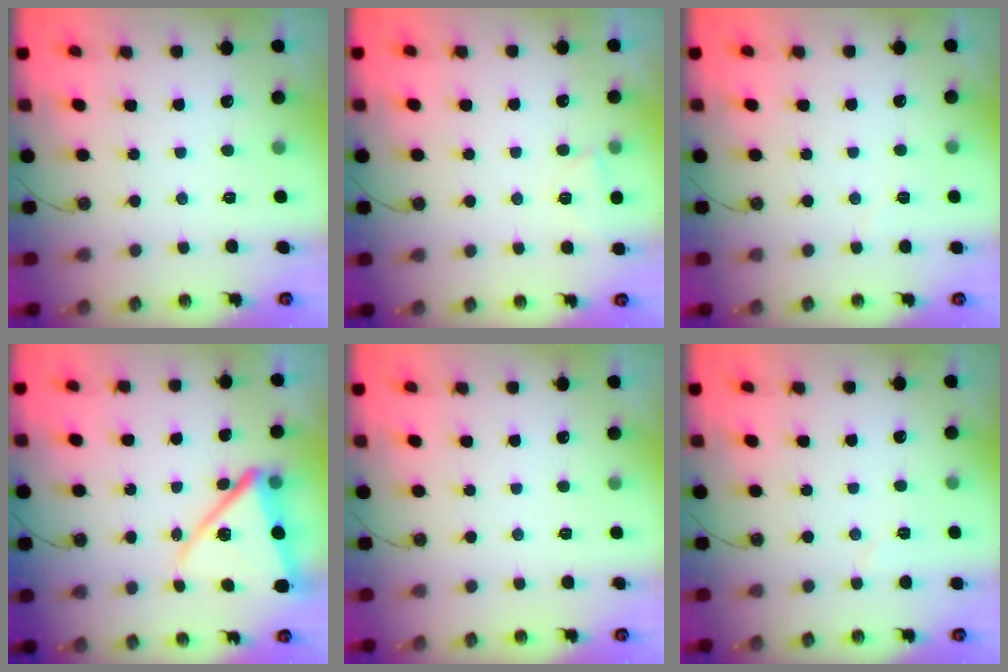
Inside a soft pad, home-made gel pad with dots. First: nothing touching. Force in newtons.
{"total": 3.4, "press": 3.4, "slide": 0.5}
{"total": 2.8, "press": 2.7, "slide": 0.8}
{"total": 14.7, "press": 14.7, "slide": 1.5}
{"total": 0.0}
{"total": 4.3, "press": 3.7, "slide": 2.1}